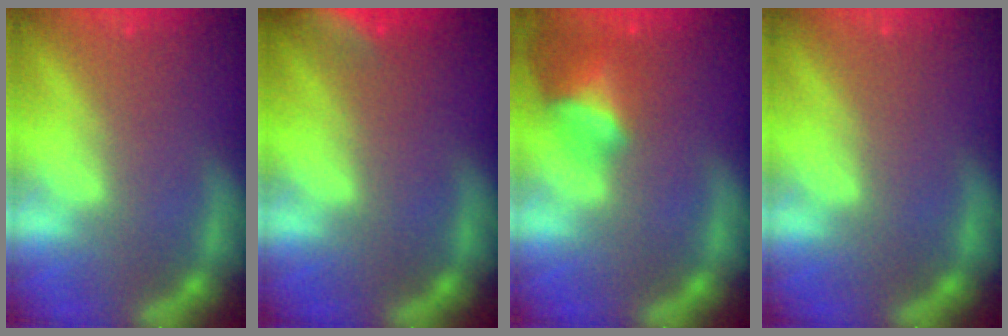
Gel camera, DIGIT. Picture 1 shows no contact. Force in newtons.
{"total": 5.0}
{"total": 4.5}
{"total": 0.0}